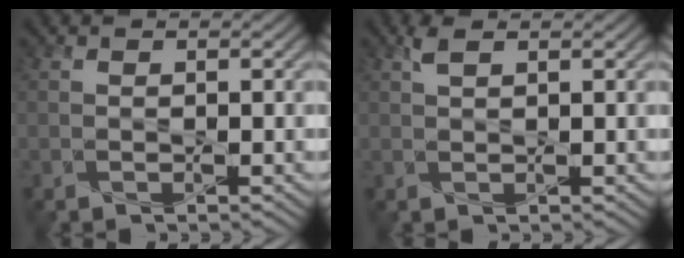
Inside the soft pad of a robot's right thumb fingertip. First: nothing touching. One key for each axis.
{"total": 1.4, "fx": 0.9, "fy": 0.2, "fz": 1.0, "tx": -0.028, "ty": 0.006, "tz": 0.018}